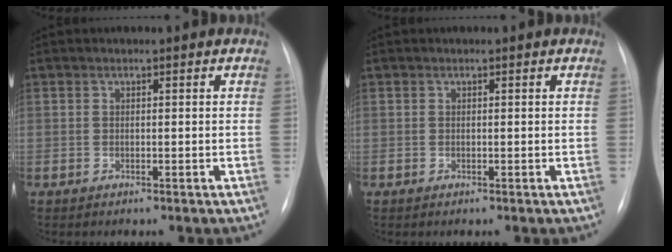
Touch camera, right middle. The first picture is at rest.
{"total": 0.0}